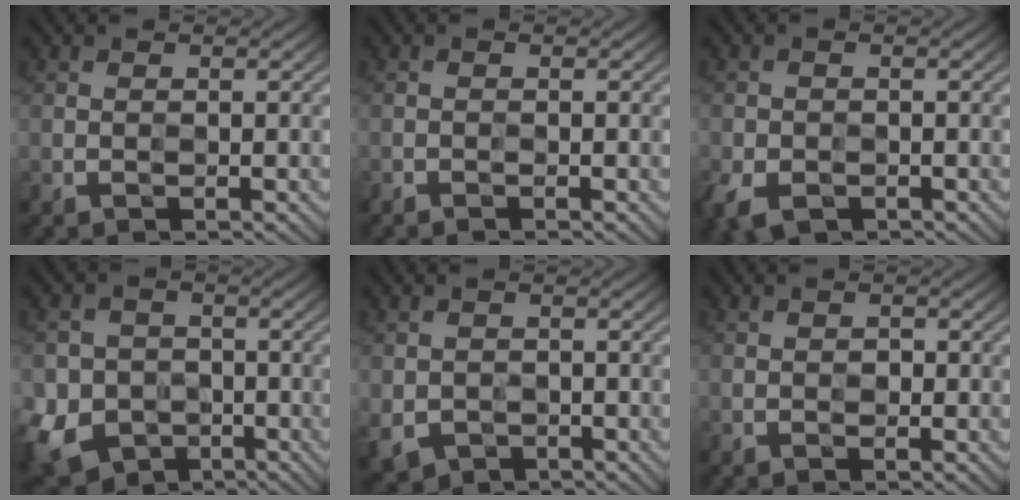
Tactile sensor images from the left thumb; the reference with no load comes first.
{"total": 0.9, "force": [-0.9, -0.1, 0.2], "torque": [-0.001, -0.001, -0.015]}
{"total": 3.6, "force": [-2.0, 2.6, 1.6], "torque": [-0.041, -0.015, -0.039]}
{"total": 9.0, "force": [-3.4, 8.0, 2.5], "torque": [-0.080, -0.037, -0.081]}
{"total": 2.1, "force": [-0.6, 2.0, 0.2], "torque": [-0.018, -0.016, -0.010]}
{"total": 0.7, "force": [-0.3, 0.6, 0.2], "torque": [0.004, -0.002, -0.002]}